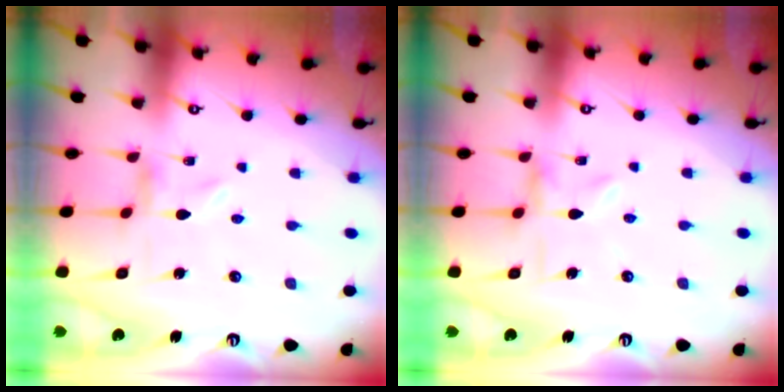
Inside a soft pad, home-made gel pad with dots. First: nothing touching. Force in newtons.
{"total": 3.4, "press": 3.4, "slide": 0.4}